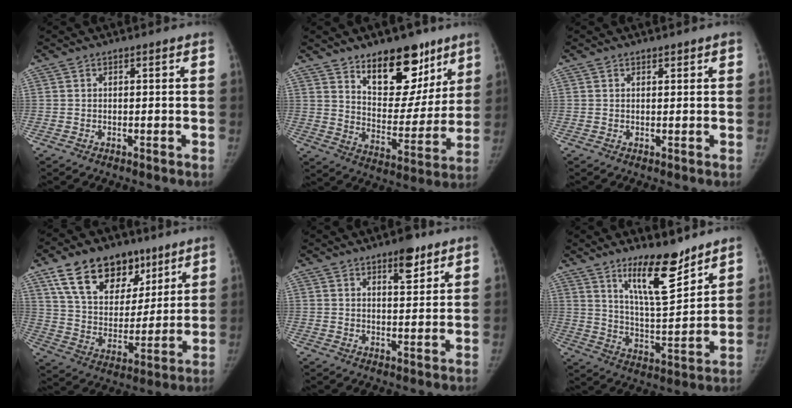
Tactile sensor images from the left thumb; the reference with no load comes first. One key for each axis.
{"total": 17.4, "fx": 11.2, "fy": 9.2, "fz": 9.6, "tx": -0.072, "ty": -0.072, "tz": 0.178}
{"total": 1.0, "fx": 0.8, "fy": 0.5, "fz": 0.5, "tx": 0.003, "ty": -0.003, "tz": 0.008}
{"total": 18.8, "fx": 11.1, "fy": 11.9, "fz": 9.4, "tx": -0.114, "ty": -0.036, "tz": 0.193}
{"total": 5.5, "fx": 3.5, "fy": 2.1, "fz": 3.6, "tx": -0.036, "ty": -0.020, "tz": 0.048}
{"total": 13.0, "fx": 9.3, "fy": 3.4, "fz": 8.5, "tx": -0.118, "ty": -0.080, "tz": 0.166}